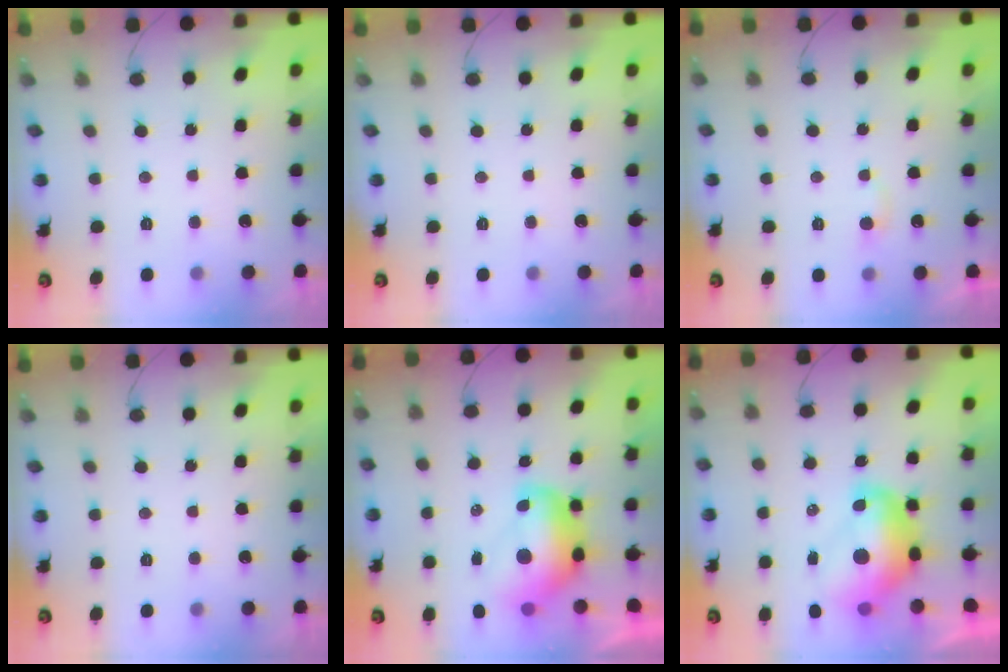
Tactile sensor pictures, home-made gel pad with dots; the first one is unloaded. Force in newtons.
{"total": 0.0}
{"total": 3.8, "press": 3.7, "slide": 0.4}
{"total": 0.0}
{"total": 11.2, "press": 11.2, "slide": 1.0}
{"total": 12.8, "press": 12.7, "slide": 1.4}